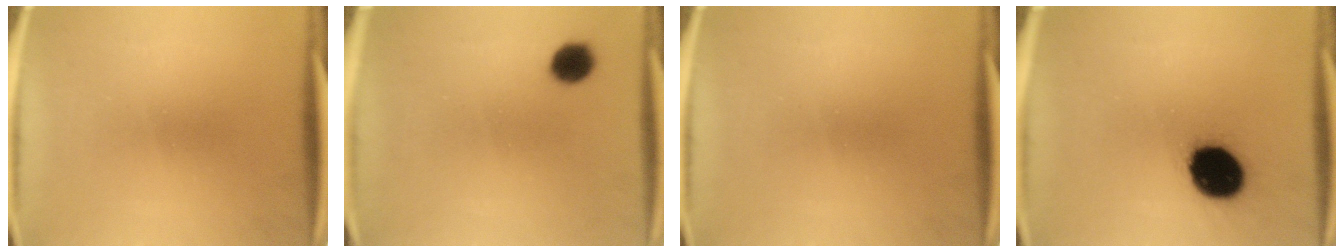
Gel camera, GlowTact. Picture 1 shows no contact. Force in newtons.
{"total": 4.7}
{"total": 0.0}
{"total": 15.8}